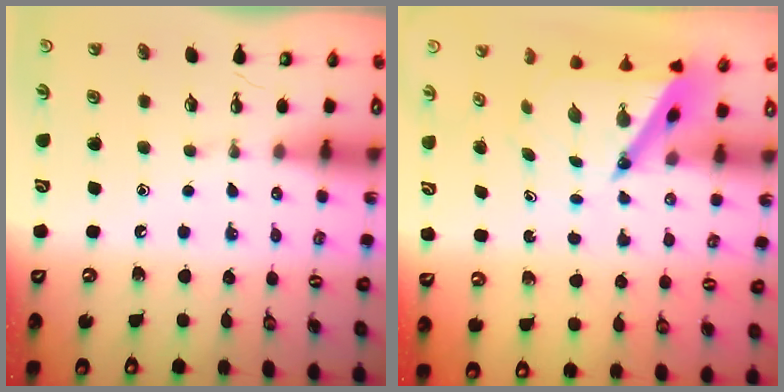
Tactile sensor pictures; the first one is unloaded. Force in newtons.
{"total": 6.2, "press": 6.2, "slide": 0.7}